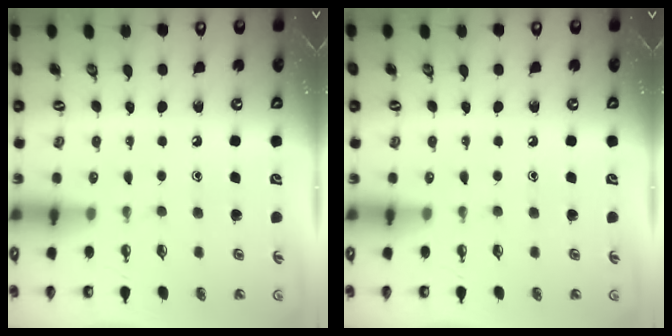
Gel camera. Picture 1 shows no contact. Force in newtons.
{"total": 0.0}